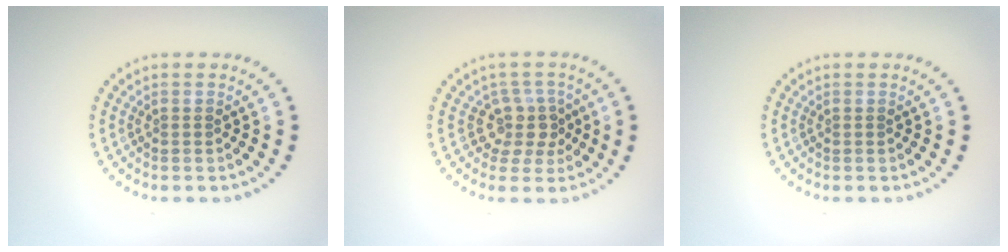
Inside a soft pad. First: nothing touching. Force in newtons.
{"total": 2.9, "press": 2.2, "slide": 1.9}
{"total": 0.0}